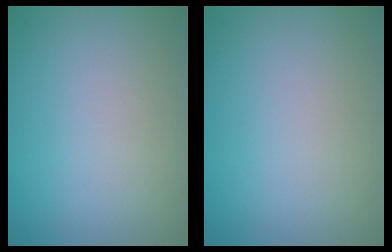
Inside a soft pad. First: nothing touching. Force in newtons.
{"total": 0.0}